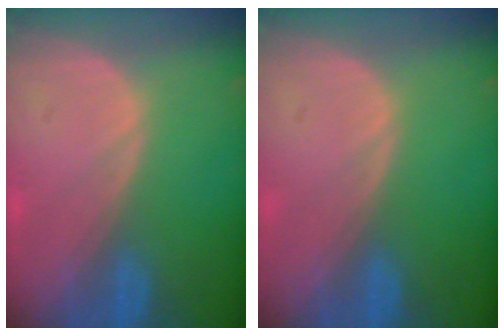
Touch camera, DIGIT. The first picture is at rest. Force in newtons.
{"total": 0.0}